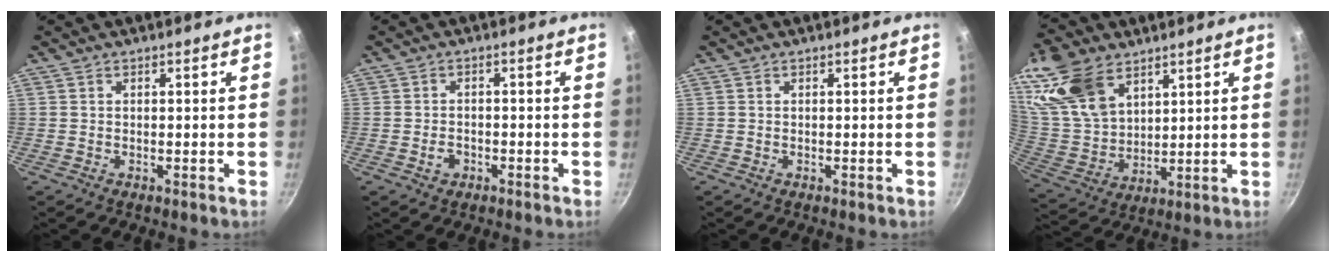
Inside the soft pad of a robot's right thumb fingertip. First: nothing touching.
{"total": 2.5, "force": [-1.2, 1.8, 1.3], "torque": [-0.016, 0.014, -0.020]}
{"total": 0.0}
{"total": 17.5, "force": [9.9, 10.7, 9.7], "torque": [-0.186, -0.030, 0.208]}